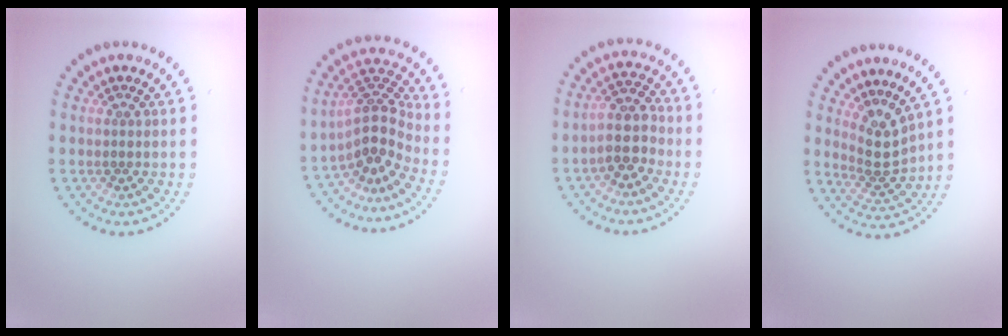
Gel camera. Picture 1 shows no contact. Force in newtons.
{"total": 3.9, "press": 3.0, "slide": 2.5}
{"total": 3.5, "press": 3.2, "slide": 1.6}
{"total": 3.0, "press": 2.3, "slide": 1.9}